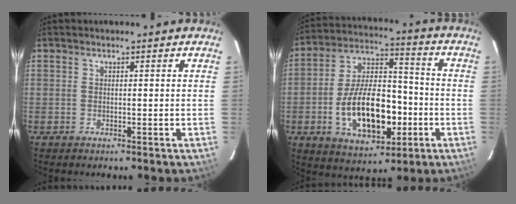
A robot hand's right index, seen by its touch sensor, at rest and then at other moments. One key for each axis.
{"total": 17.9, "fx": -4.9, "fy": 9.4, "fz": 14.5, "tx": -0.281, "ty": 0.013, "tz": -0.070}